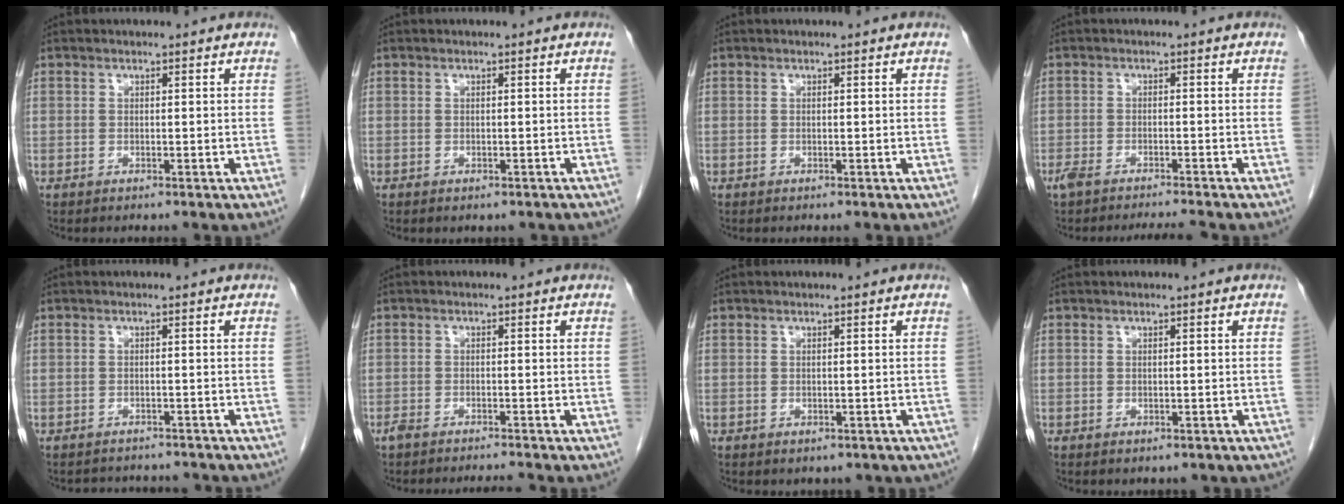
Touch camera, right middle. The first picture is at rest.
{"total": 1.4, "force": [-1.1, 0.8, 0.5], "torque": [-0.008, -0.001, -0.010]}
{"total": 0.0}
{"total": 6.2, "force": [-5.6, 0.4, 2.7], "torque": [-0.046, -0.004, -0.088]}
{"total": 6.1, "force": [-5.7, 1.9, 1.0], "torque": [-0.010, 0.002, -0.065]}
{"total": 3.6, "force": [-3.4, 0.0, 1.4], "torque": [-0.024, -0.004, -0.053]}
{"total": 2.4, "force": [-1.6, 1.5, 0.9], "torque": [-0.007, 0.000, -0.011]}
{"total": 1.5, "force": [-1.1, 1.0, 0.6], "torque": [-0.008, -0.001, -0.007]}